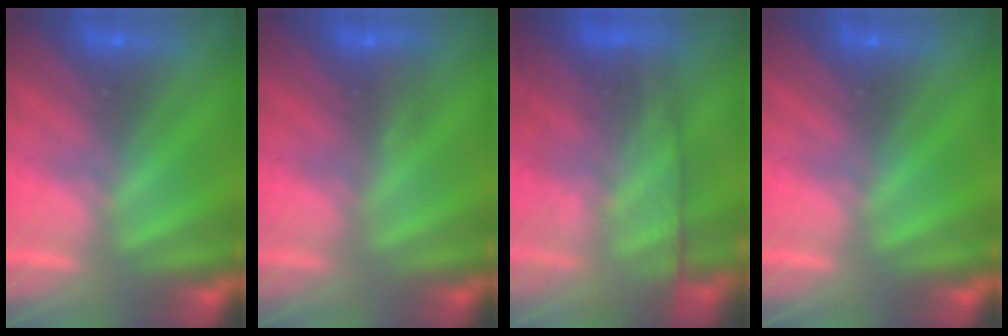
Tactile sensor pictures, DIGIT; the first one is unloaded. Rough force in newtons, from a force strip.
{"total": 2.9}
{"total": 8.3}
{"total": 0.0}